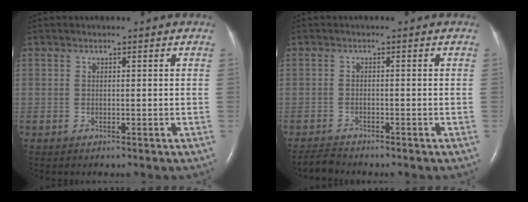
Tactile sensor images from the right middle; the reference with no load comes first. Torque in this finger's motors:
{"motor_torque": [0.12, -0.13, 0.02, -0.01]}